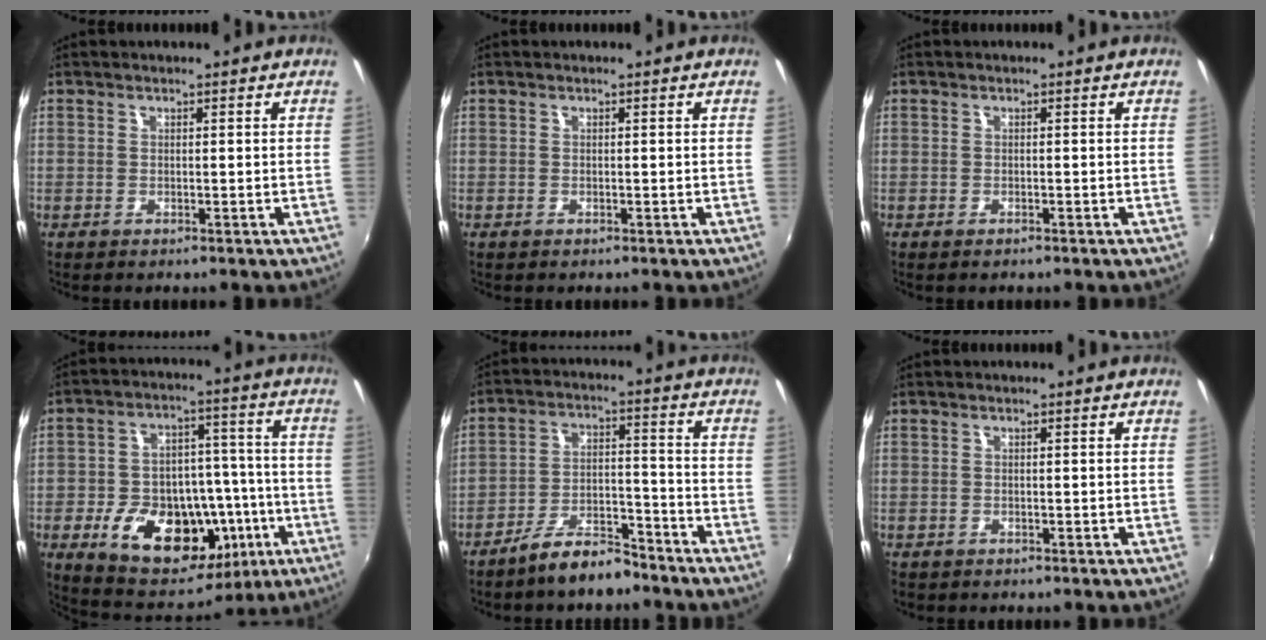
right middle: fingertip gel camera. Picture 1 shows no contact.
{"total": 0.0}
{"total": 0.6, "force": [-0.5, 0.2, 0.2], "torque": [-0.006, -0.002, -0.010]}
{"total": 23.1, "force": [-8.3, 14.5, 15.9], "torque": [-0.311, 0.013, -0.100]}
{"total": 8.4, "force": [-7.1, 2.5, 3.6], "torque": [-0.076, 0.022, -0.115]}
{"total": 0.8, "force": [-0.6, 0.5, 0.1], "torque": [-0.006, -0.002, -0.010]}